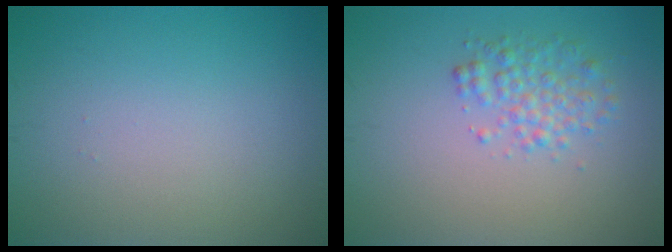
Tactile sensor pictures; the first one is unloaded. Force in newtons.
{"total": 2.4, "press": 2.4, "slide": 0.1}